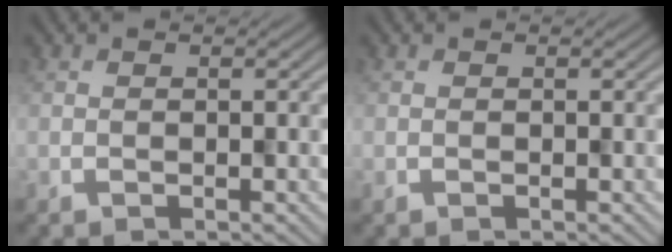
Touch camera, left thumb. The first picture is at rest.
{"total": 0.0}